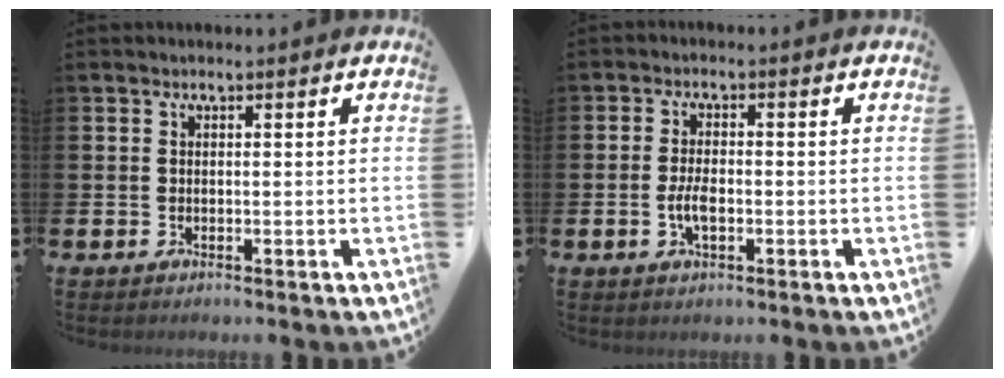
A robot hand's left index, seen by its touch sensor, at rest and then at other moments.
{"total": 3.2, "force": [-0.8, 1.3, 2.8], "torque": [-0.040, -0.003, -0.017]}